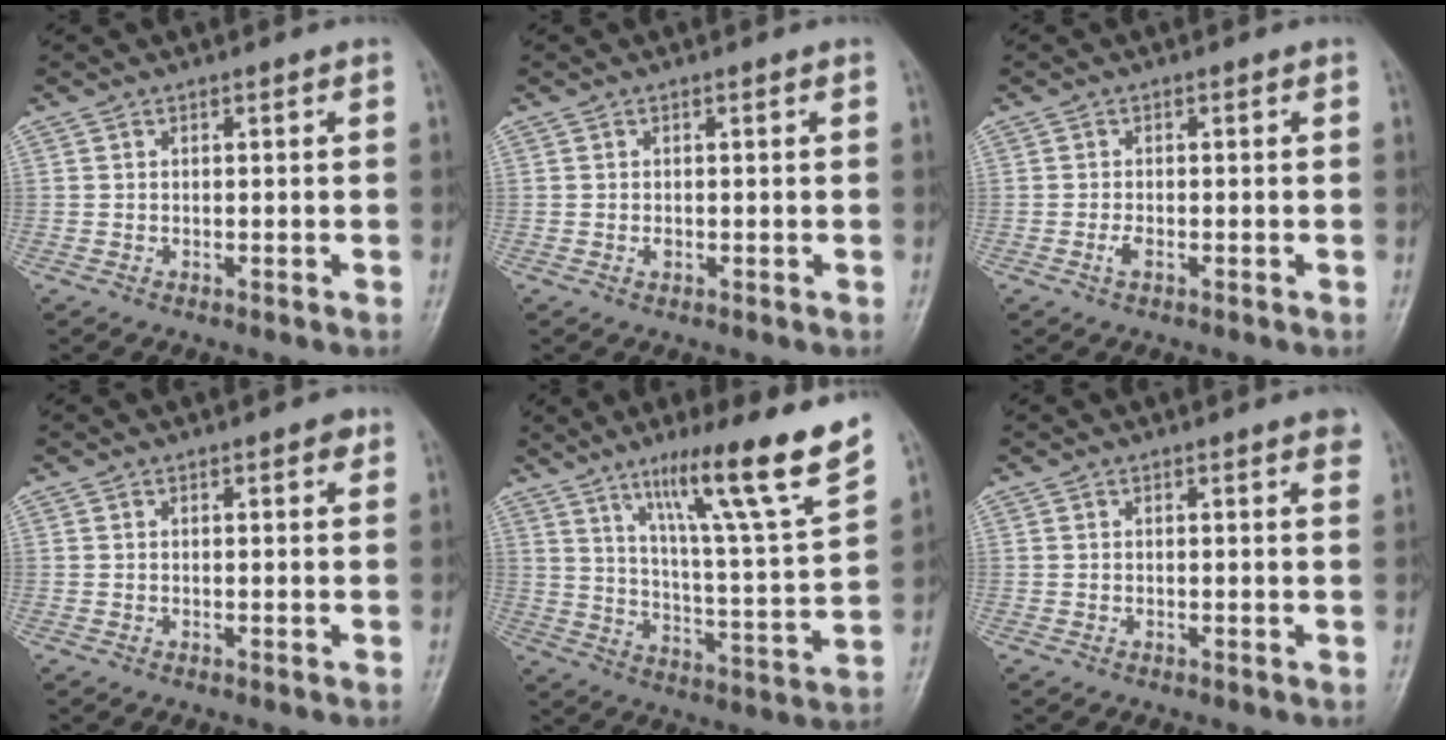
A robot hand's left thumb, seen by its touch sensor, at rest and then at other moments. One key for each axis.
{"total": 1.0, "fx": 0.0, "fy": 0.6, "fz": 0.8, "tx": -0.008, "ty": 0.001, "tz": 0.000}
{"total": 1.5, "fx": -0.5, "fy": 0.6, "fz": 1.3, "tx": -0.025, "ty": 0.001, "tz": -0.011}
{"total": 1.7, "fx": 1.0, "fy": 0.7, "fz": 1.2, "tx": -0.011, "ty": -0.002, "tz": 0.009}
{"total": 19.3, "fx": 12.4, "fy": 0.6, "fz": 14.8, "tx": -0.209, "ty": -0.062, "tz": 0.195}
{"total": 2.0, "fx": 1.4, "fy": 0.3, "fz": 1.5, "tx": -0.015, "ty": -0.002, "tz": 0.012}